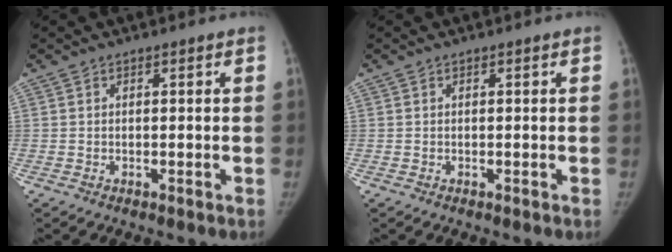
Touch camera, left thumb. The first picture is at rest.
{"total": 0.0}